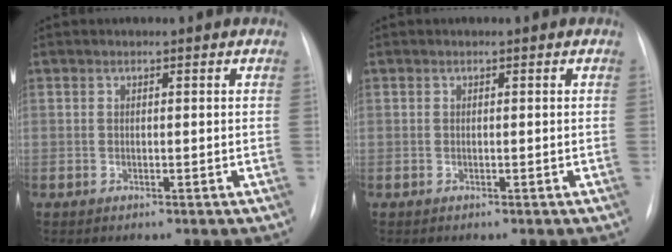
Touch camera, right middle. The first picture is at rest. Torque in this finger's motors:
{"motor_torque": [0.24, -0.23, -0.02, -0.01]}